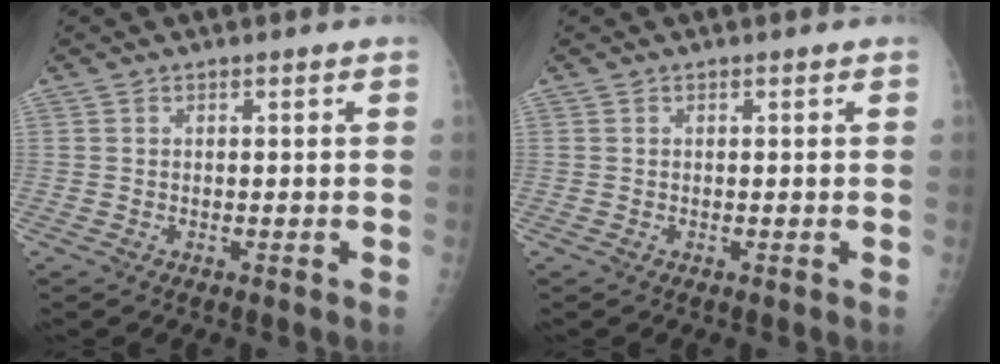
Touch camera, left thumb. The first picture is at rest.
{"total": 0.0}